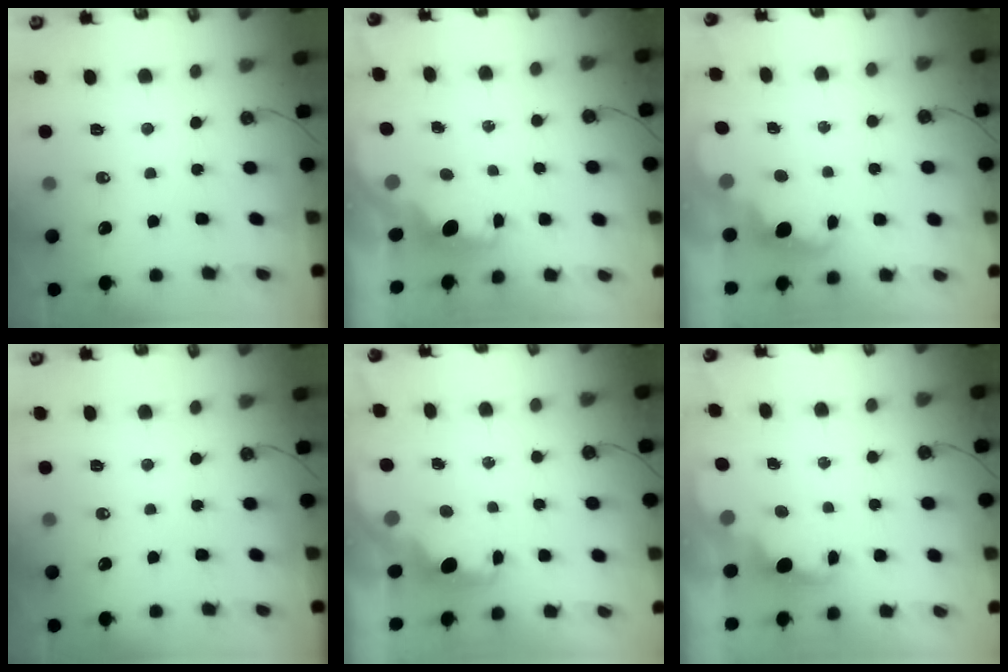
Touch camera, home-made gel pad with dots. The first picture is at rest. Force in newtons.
{"total": 2.0, "press": 1.9, "slide": 0.7}
{"total": 2.4, "press": 2.4, "slide": 0.6}
{"total": 0.0}
{"total": 2.0, "press": 1.9, "slide": 0.8}
{"total": 1.5, "press": 1.4, "slide": 0.7}